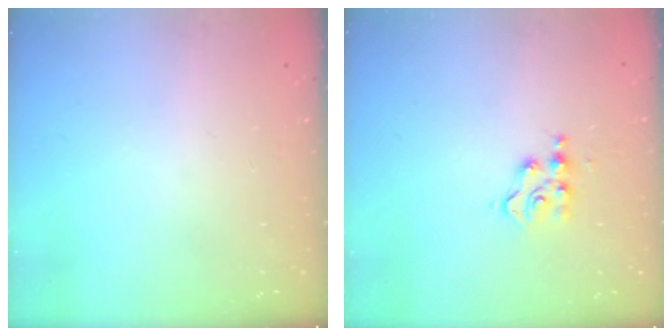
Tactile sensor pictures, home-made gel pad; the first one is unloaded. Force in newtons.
{"total": 4.0, "press": 4.0, "slide": 0.5}